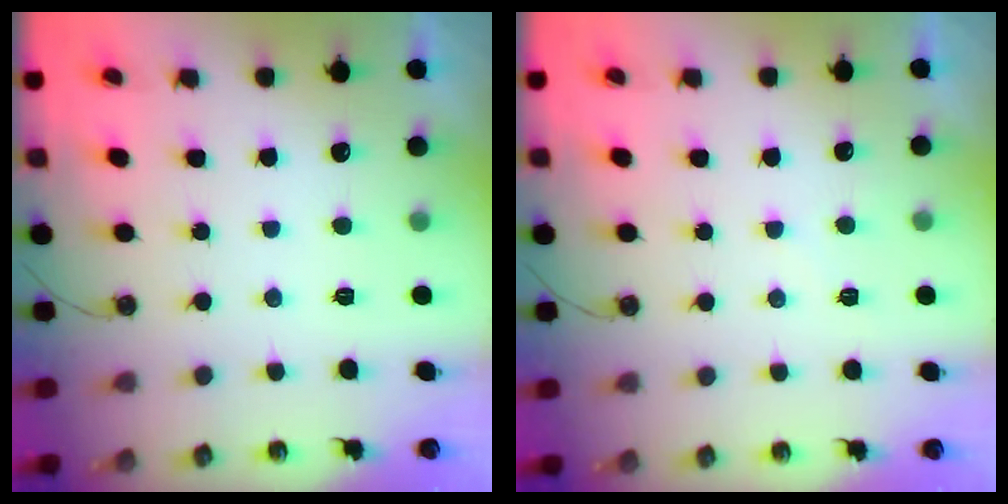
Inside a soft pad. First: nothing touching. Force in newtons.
{"total": 3.6, "press": 3.6, "slide": 0.5}